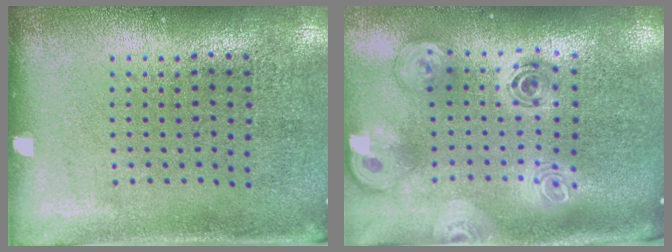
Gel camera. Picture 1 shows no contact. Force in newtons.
{"total": 2.7, "press": 1.9, "slide": 1.9}